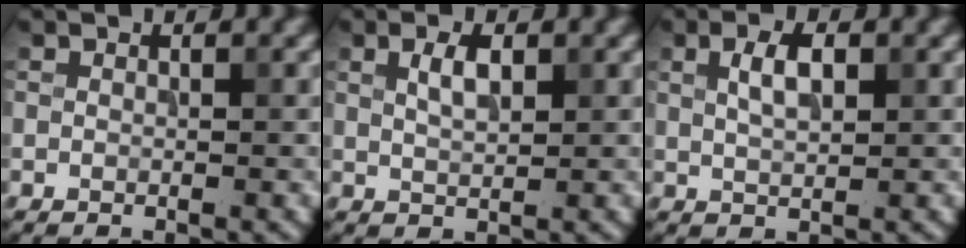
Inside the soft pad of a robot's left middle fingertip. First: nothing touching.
{"total": 2.1, "force": [0.9, 0.9, 1.7], "torque": [-0.036, 0.002, 0.018]}
{"total": 2.7, "force": [0.9, 1.2, 2.3], "torque": [-0.046, 0.003, 0.018]}